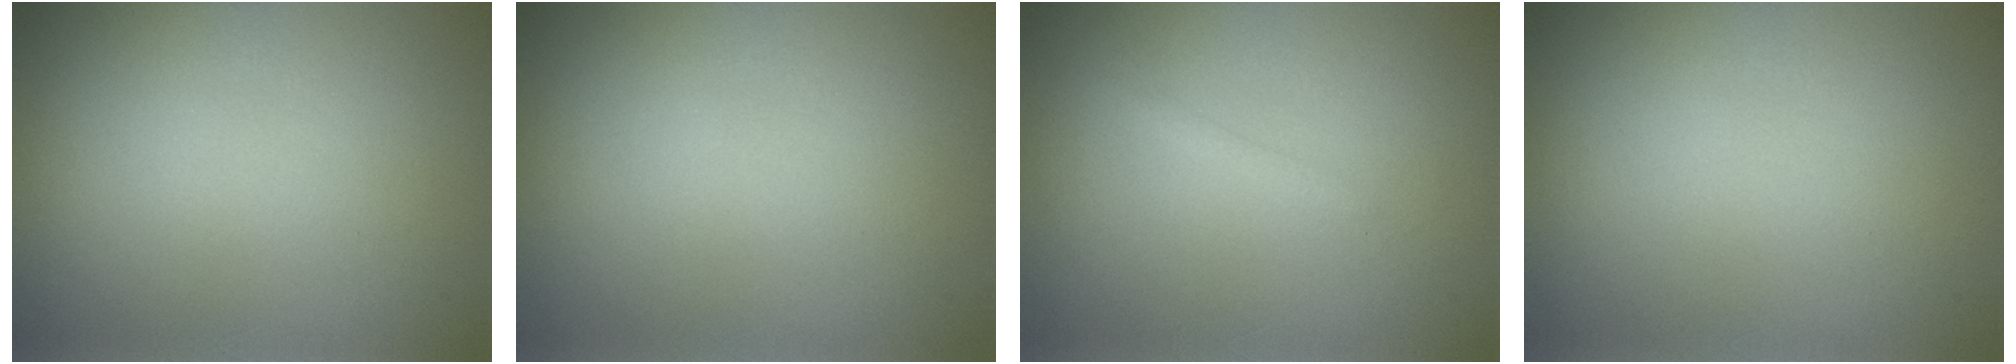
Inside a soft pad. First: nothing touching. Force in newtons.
{"total": 0.0}
{"total": 0.7, "press": 0.7, "slide": 0.1}
{"total": 0.0}